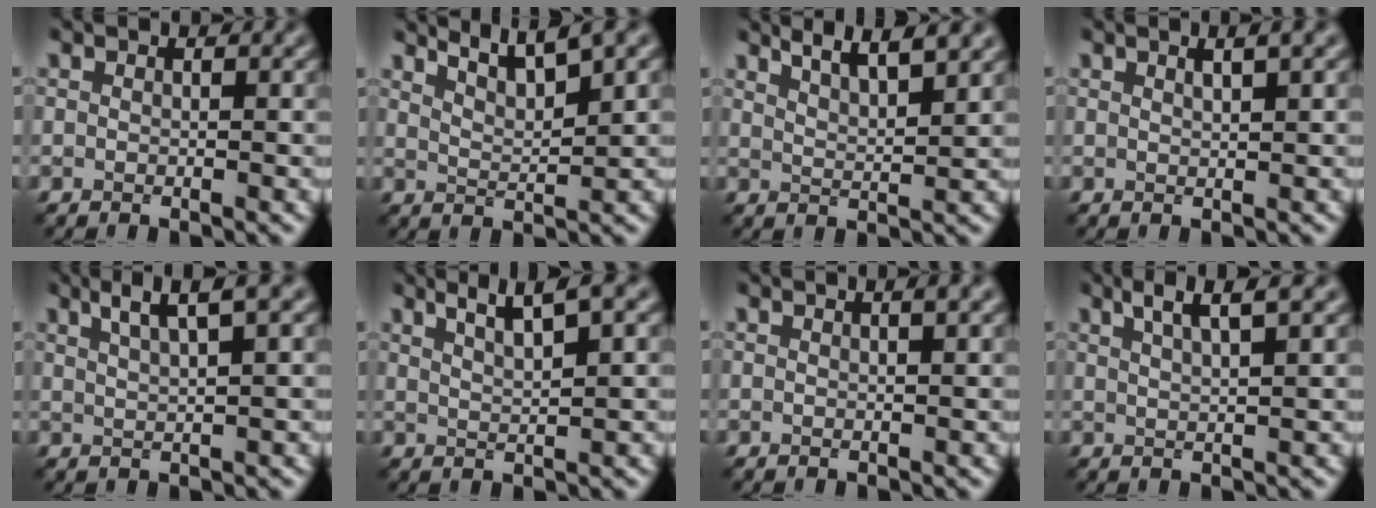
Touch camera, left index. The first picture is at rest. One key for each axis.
{"total": 4.5, "fx": 3.8, "fy": 0.6, "fz": 2.4, "tx": -0.035, "ty": 0.007, "tz": 0.055}
{"total": 5.6, "fx": 4.3, "fy": 1.5, "fz": 3.3, "tx": -0.023, "ty": 0.025, "tz": 0.038}
{"total": 1.9, "fx": 1.0, "fy": 0.4, "fz": 1.6, "tx": -0.017, "ty": 0.003, "tz": 0.012}
{"total": 3.8, "fx": 2.3, "fy": 0.5, "fz": 3.0, "tx": -0.039, "ty": 0.009, "tz": 0.040}
{"total": 3.6, "fx": 2.4, "fy": 0.4, "fz": 2.7, "tx": -0.036, "ty": 0.006, "tz": 0.044}
{"total": 1.0, "fx": 0.4, "fy": 0.2, "fz": 0.8, "tx": -0.009, "ty": 0.002, "tz": 0.006}
{"total": 3.7, "fx": 2.3, "fy": 0.6, "fz": 2.8, "tx": -0.032, "ty": 0.008, "tz": 0.036}